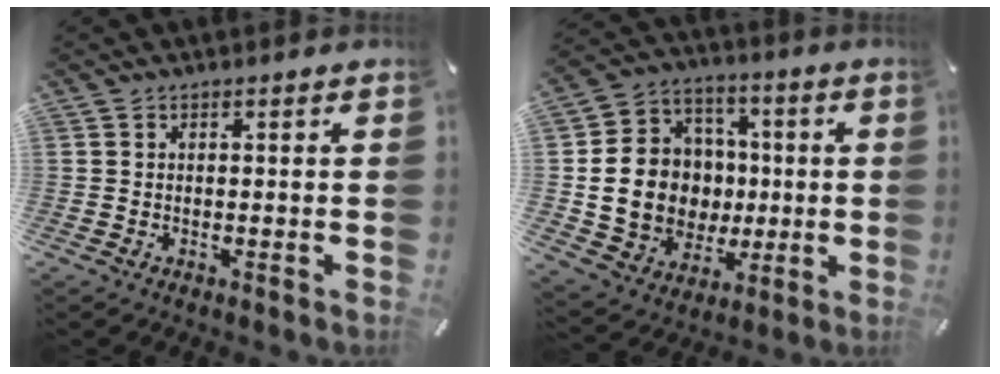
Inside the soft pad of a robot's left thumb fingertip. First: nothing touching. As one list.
[{"total": 16.1, "force": [-0.6, 14.4, 7.1], "torque": [-0.143, 0.009, 0.005]}]